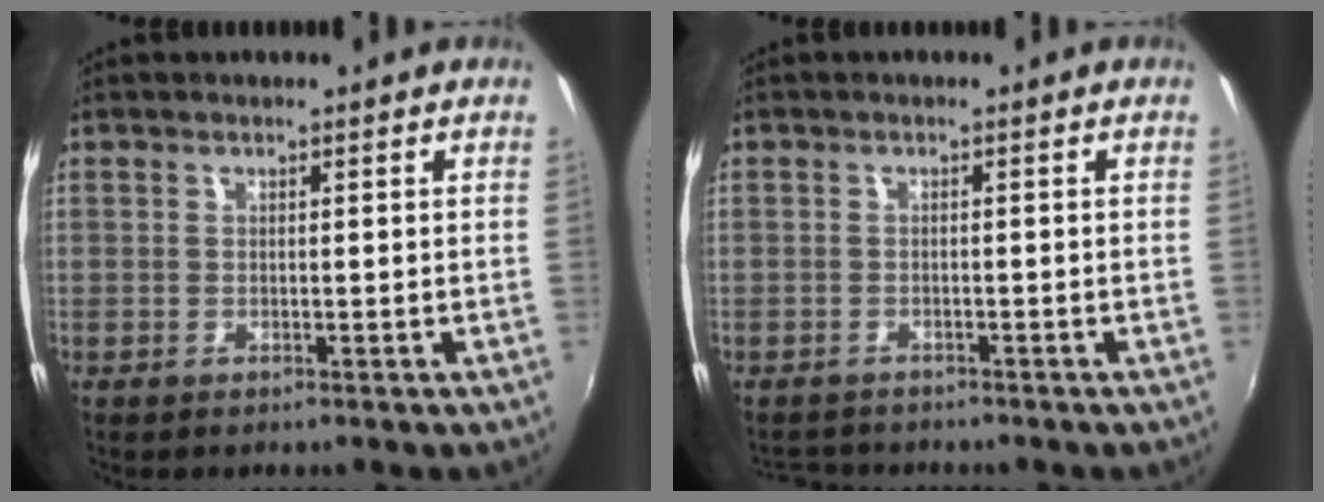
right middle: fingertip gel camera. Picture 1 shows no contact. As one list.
[{"total": 1.5, "force": [-1.4, 0.5, 0.3], "torque": [-0.009, -0.004, -0.019]}]